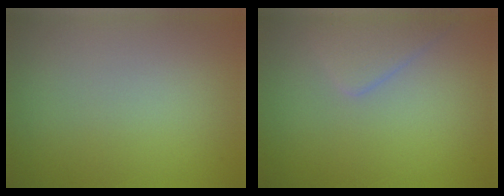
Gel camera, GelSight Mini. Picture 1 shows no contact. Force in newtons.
{"total": 2.3, "press": 2.3, "slide": 0.1}